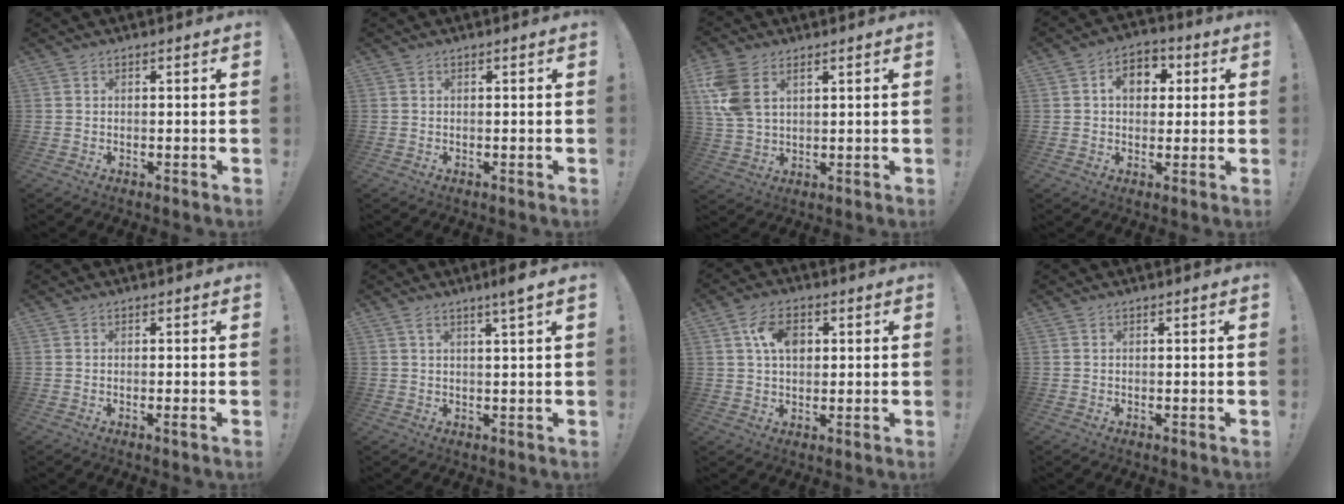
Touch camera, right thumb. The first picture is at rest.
{"total": 0.0}
{"total": 9.3, "force": [4.2, 5.7, 6.2], "torque": [-0.135, -0.009, 0.082]}
{"total": 8.5, "force": [2.1, 6.5, 5.1], "torque": [-0.071, 0.006, 0.038]}
{"total": 1.4, "force": [-0.3, -0.2, 1.4], "torque": [-0.023, -0.002, -0.007]}
{"total": 3.9, "force": [2.2, -0.6, 3.1], "torque": [-0.057, -0.010, 0.034]}
{"total": 8.4, "force": [2.5, 5.4, 6.0], "torque": [-0.100, 0.006, 0.048]}
{"total": 0.0}